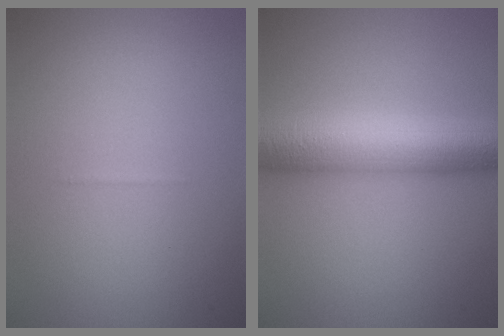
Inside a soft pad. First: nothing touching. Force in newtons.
{"total": 8.2, "press": 8.2, "slide": 0.2}